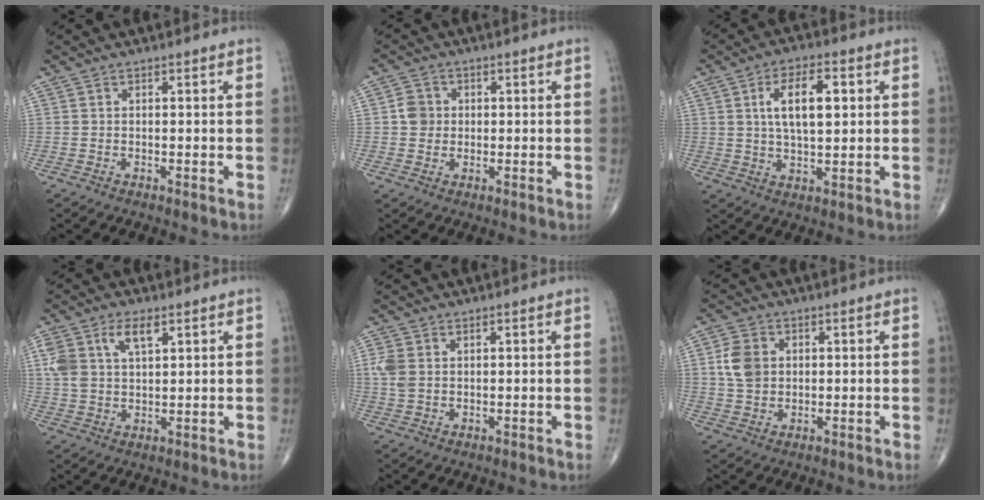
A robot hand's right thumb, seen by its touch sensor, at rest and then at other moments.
{"total": 3.8, "force": [0.2, 3.5, 1.4], "torque": [-0.009, 0.004, -0.002]}
{"total": 9.8, "force": [2.3, 4.5, 8.4], "torque": [-0.128, -0.003, 0.039]}
{"total": 8.3, "force": [3.7, 4.3, 6.1], "torque": [-0.125, -0.001, 0.074]}
{"total": 3.9, "force": [0.9, 2.8, 2.7], "torque": [-0.069, 0.003, 0.021]}
{"total": 6.5, "force": [1.2, 5.1, 3.8], "torque": [-0.063, -0.001, 0.022]}